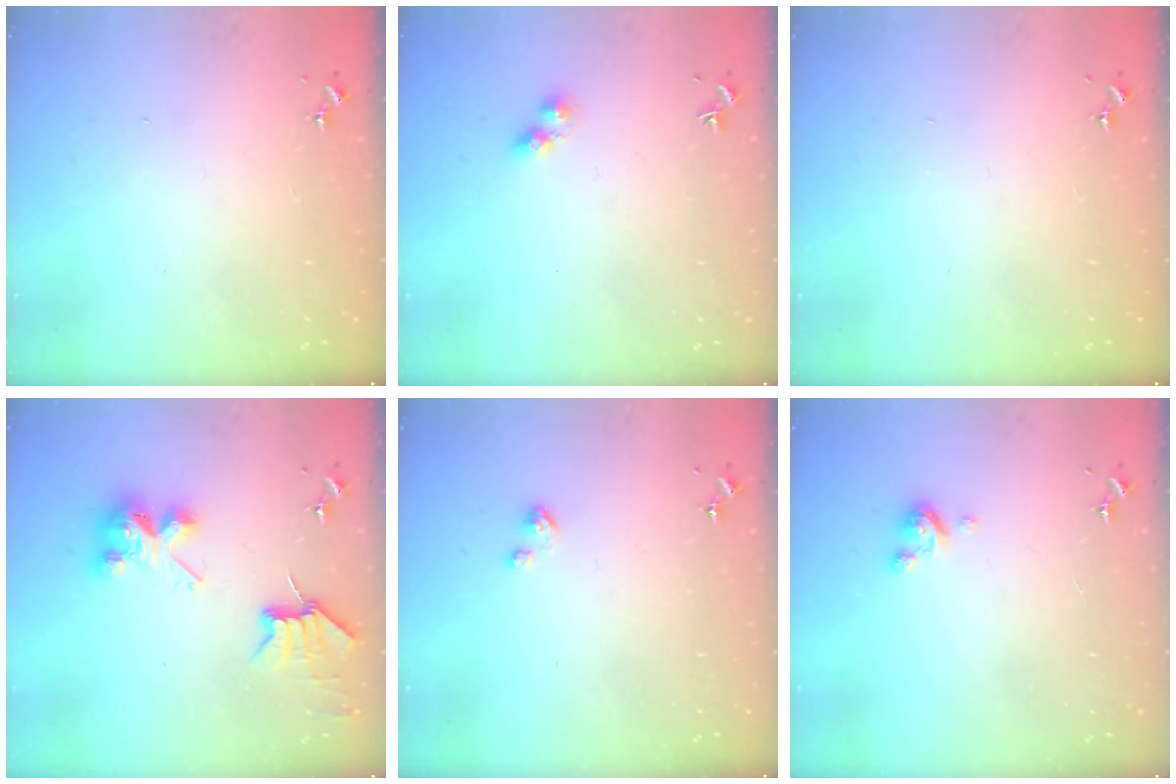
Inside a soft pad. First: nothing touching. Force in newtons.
{"total": 3.6, "press": 3.6, "slide": 0.5}
{"total": 0.0}
{"total": 7.2, "press": 7.2, "slide": 0.2}
{"total": 4.3, "press": 4.2, "slide": 0.3}
{"total": 3.0, "press": 3.0, "slide": 0.3}